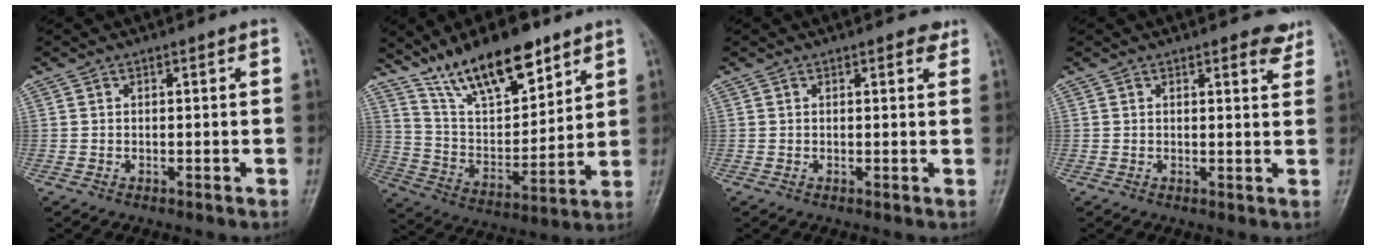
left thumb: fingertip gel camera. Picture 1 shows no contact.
{"total": 17.8, "force": [12.5, 6.6, 10.9], "torque": [-0.147, -0.062, 0.230]}
{"total": 1.9, "force": [1.3, 0.9, 1.1], "torque": [-0.003, -0.005, 0.013]}
{"total": 3.5, "force": [2.5, 1.3, 2.0], "torque": [-0.006, -0.013, 0.027]}